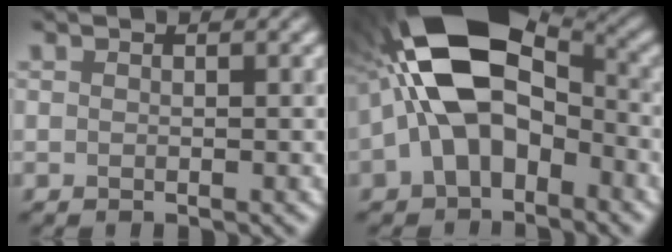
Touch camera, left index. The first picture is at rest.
{"total": 13.3, "force": [-1.1, 7.8, 10.7], "torque": [-0.202, 0.031, -0.040]}